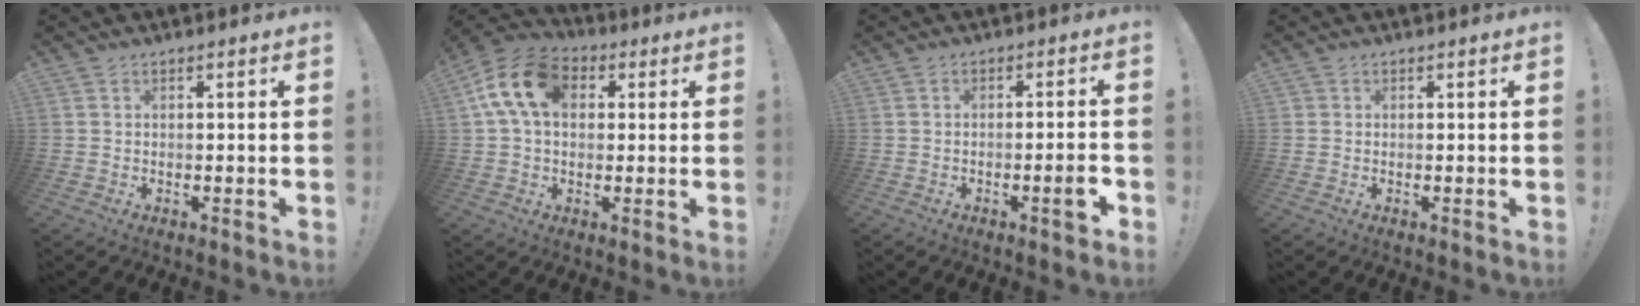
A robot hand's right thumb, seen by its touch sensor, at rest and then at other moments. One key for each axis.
{"total": 15.0, "fx": 4.0, "fy": 10.3, "fz": 10.1, "tx": -0.178, "ty": 0.008, "tz": 0.077}
{"total": 5.4, "fx": -2.2, "fy": 0.5, "fz": 4.9, "tx": -0.070, "ty": 0.003, "tz": -0.033}
{"total": 0.5, "fx": 0.1, "fy": 0.5, "fz": -0.1, "tx": 0.001, "ty": 0.001, "tz": 0.002}